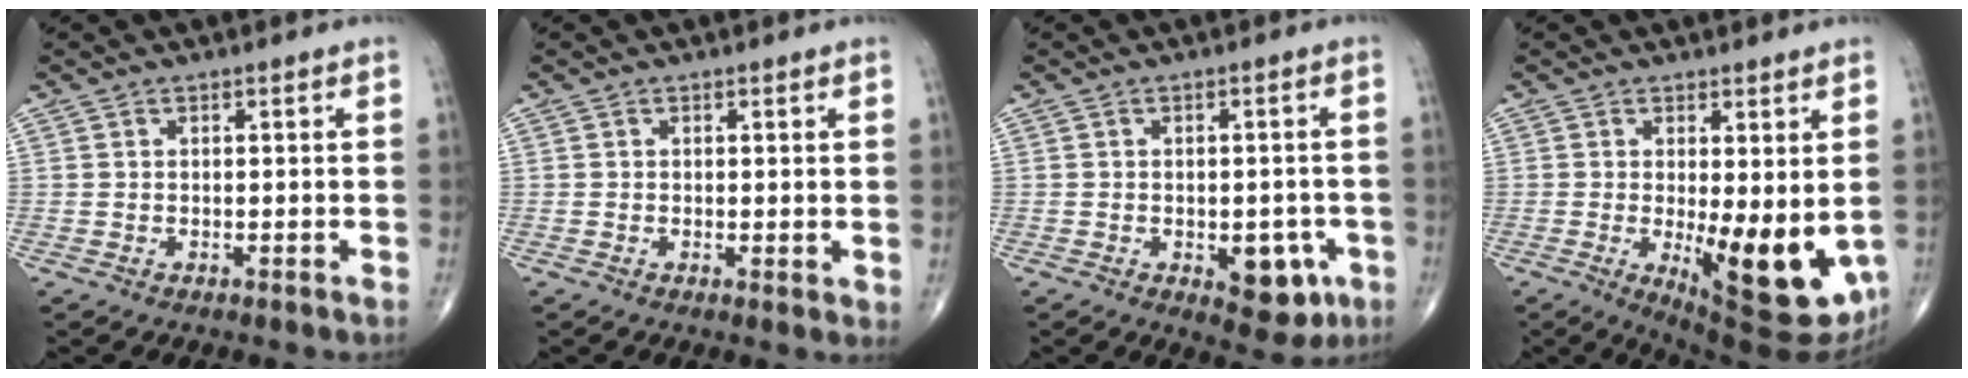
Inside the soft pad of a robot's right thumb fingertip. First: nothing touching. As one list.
[{"total": 1.4, "force": [0.2, 0.5, 1.3], "torque": [-0.020, -0.007, -0.002]}, {"total": 8.2, "force": [-2.9, 4.5, 6.3], "torque": [-0.049, 0.009, -0.027]}, {"total": 14.0, "force": [-1.7, 4.9, 13.0], "torque": [-0.175, -0.032, -0.009]}]